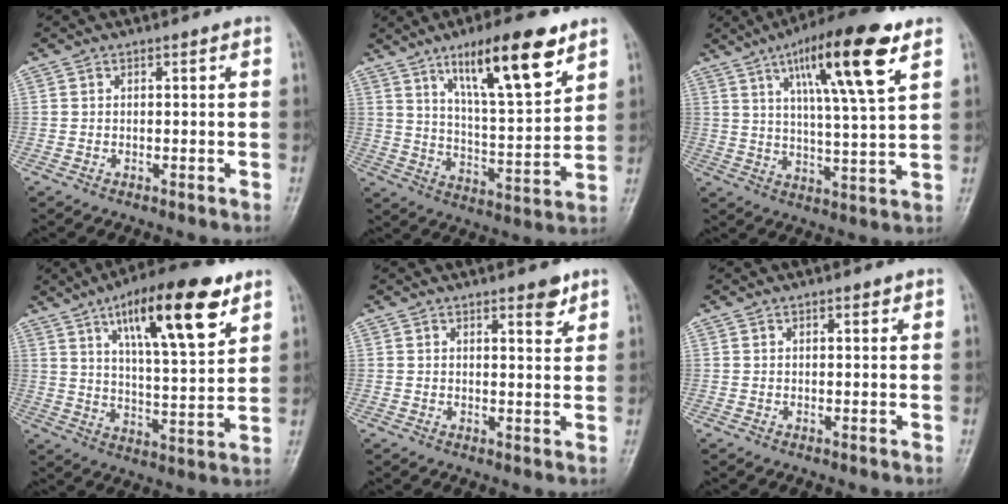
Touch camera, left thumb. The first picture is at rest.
{"total": 16.7, "force": [9.9, 4.2, 12.8], "torque": [-0.187, -0.049, 0.168]}
{"total": 16.8, "force": [8.2, 3.0, 14.3], "torque": [-0.226, -0.026, 0.133]}
{"total": 18.4, "force": [9.7, 5.3, 14.7], "torque": [-0.208, -0.038, 0.157]}
{"total": 3.2, "force": [2.2, 1.2, 2.1], "torque": [-0.016, -0.013, 0.029]}
{"total": 1.0, "force": [0.6, 0.5, 0.7], "torque": [-0.007, -0.001, 0.006]}